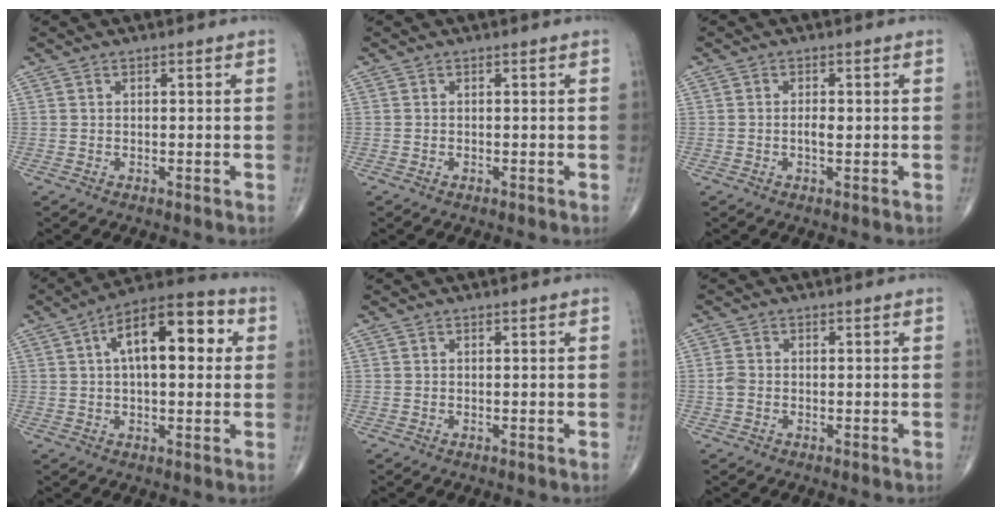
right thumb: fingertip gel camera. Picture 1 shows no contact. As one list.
[{"total": 0.0}, {"total": 1.8, "force": [-0.1, 0.8, 1.7], "torque": [-0.031, 0.001, -0.003]}, {"total": 15.5, "force": [3.6, 7.2, 13.3], "torque": [-0.184, 0.028, 0.046]}, {"total": 0.0}, {"total": 2.0, "force": [-0.4, 1.5, 1.3], "torque": [-0.034, 0.004, -0.011]}]